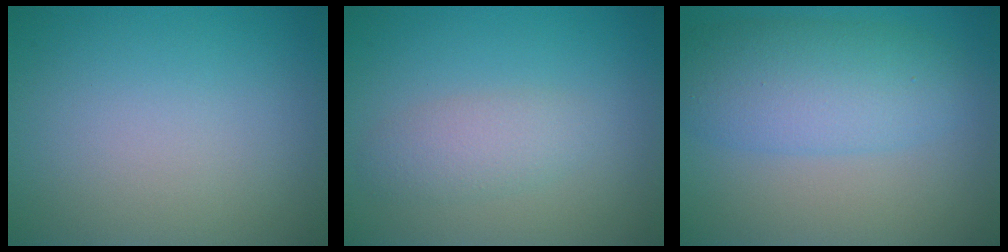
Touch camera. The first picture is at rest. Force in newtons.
{"total": 2.2, "press": 2.2, "slide": 0.1}
{"total": 6.0, "press": 6.0, "slide": 0.1}